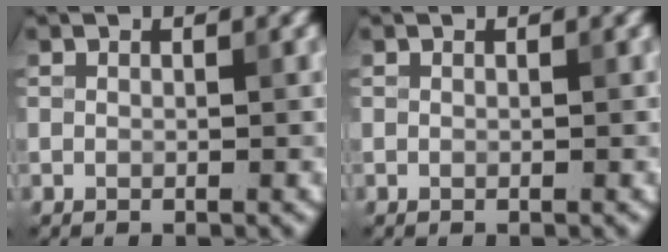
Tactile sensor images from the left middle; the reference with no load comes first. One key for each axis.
{"total": 0.0}